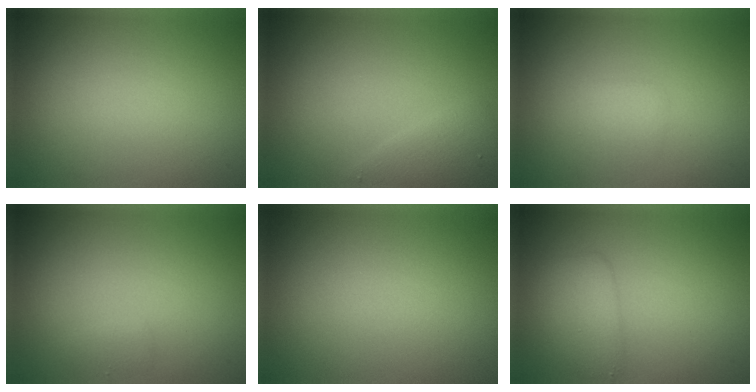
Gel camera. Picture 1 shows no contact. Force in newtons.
{"total": 2.0, "press": 2.0, "slide": 0.1}
{"total": 1.3, "press": 1.2, "slide": 0.0}
{"total": 0.8, "press": 0.8, "slide": 0.0}
{"total": 0.0}
{"total": 2.8, "press": 2.8, "slide": 0.1}